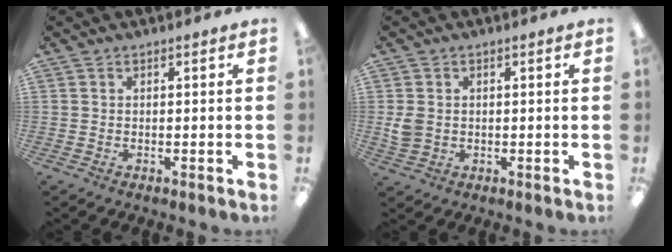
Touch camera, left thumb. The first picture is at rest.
{"total": 3.4, "force": [0.2, 2.9, 1.8], "torque": [-0.025, 0.003, 0.005]}